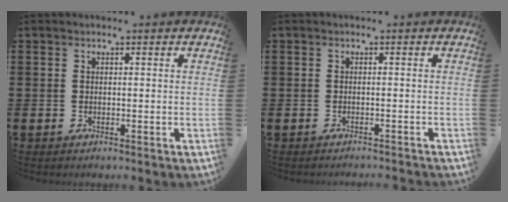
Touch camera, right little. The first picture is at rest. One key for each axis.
{"total": 0.0}